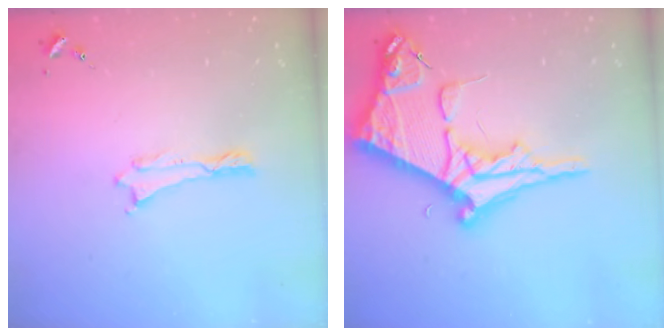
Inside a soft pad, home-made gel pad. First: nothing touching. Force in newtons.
{"total": 10.3, "press": 10.2, "slide": 1.0}